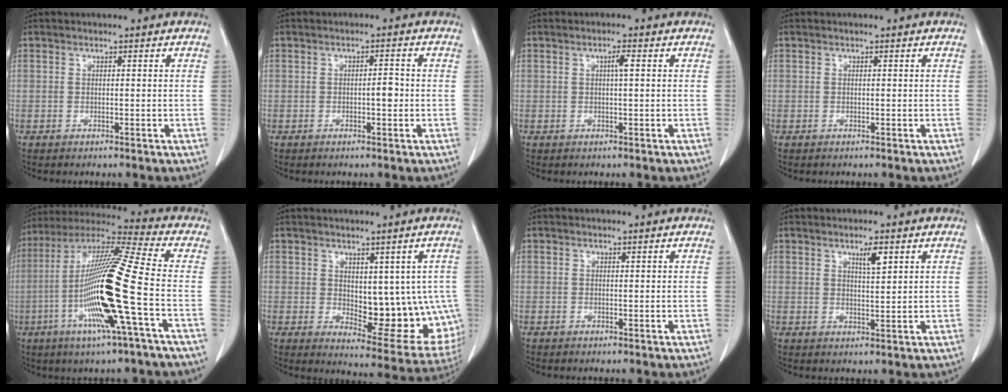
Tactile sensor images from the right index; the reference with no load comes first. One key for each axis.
{"total": 2.0, "fx": -0.4, "fy": 0.5, "fz": 1.9, "tx": -0.028, "ty": 0.003, "tz": -0.007}
{"total": 1.6, "fx": 0.3, "fy": 0.0, "fz": 1.6, "tx": -0.028, "ty": 0.003, "tz": 0.005}
{"total": 0.0}
{"total": 19.0, "fx": -4.6, "fy": -0.8, "fz": 18.4, "tx": -0.366, "ty": -0.012, "tz": -0.101}
{"total": 13.4, "fx": -0.1, "fy": 6.5, "fz": 11.7, "tx": -0.126, "ty": -0.004, "tz": 0.018}
{"total": 0.0}
{"total": 3.0, "fx": 1.7, "fy": 0.4, "fz": 2.4, "tx": -0.042, "ty": -0.003, "tz": 0.030}